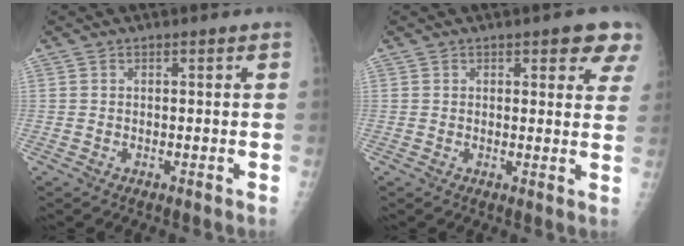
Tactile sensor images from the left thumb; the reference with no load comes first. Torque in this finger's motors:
{"motor_torque": [0.65, 0.47, -0.10, -0.09, 0.00]}